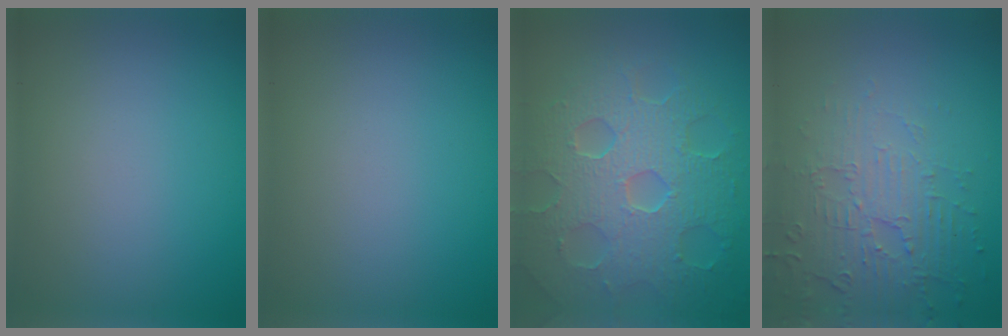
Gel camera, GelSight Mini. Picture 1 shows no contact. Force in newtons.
{"total": 0.0}
{"total": 8.8, "press": 6.3, "slide": 6.1}
{"total": 4.5, "press": 3.3, "slide": 3.1}